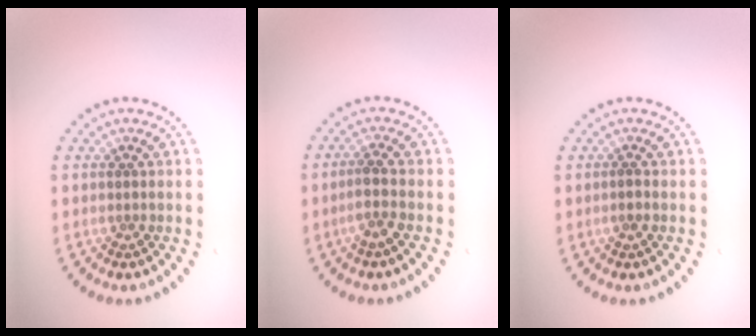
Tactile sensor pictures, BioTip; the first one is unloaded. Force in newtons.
{"total": 1.9, "press": 1.5, "slide": 1.2}
{"total": 0.5, "press": 0.4, "slide": 0.4}